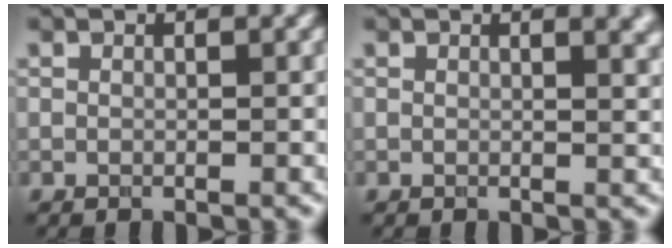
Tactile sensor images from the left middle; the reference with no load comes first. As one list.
[{"total": 2.6, "force": [1.3, 1.0, 1.9], "torque": [-0.009, 0.001, 0.016]}]